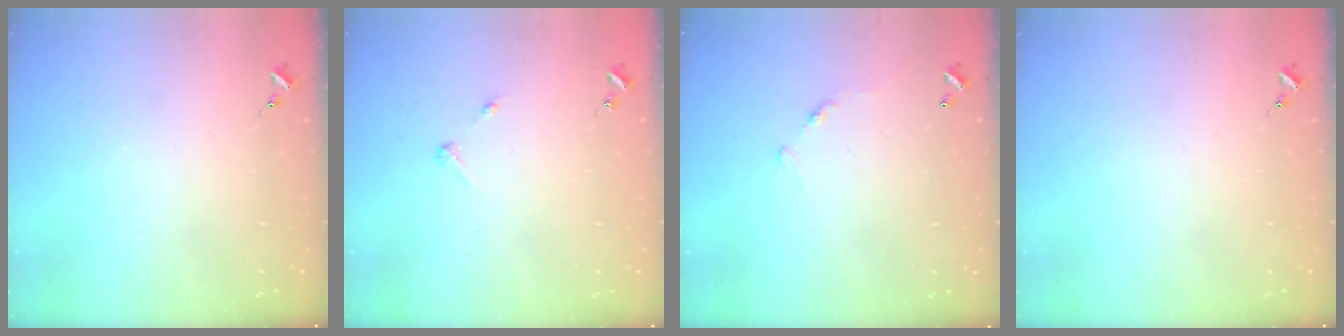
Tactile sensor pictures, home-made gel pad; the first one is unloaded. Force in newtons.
{"total": 2.6, "press": 2.6, "slide": 0.3}
{"total": 6.8, "press": 6.8, "slide": 0.4}
{"total": 0.0}